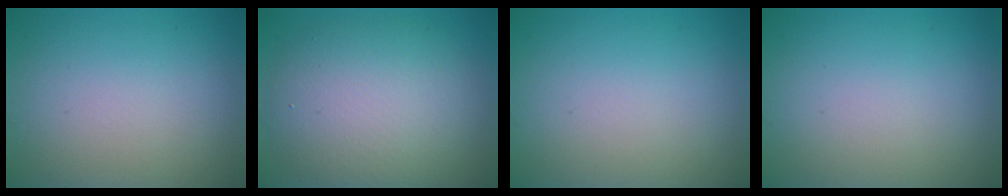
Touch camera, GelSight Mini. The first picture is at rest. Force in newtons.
{"total": 7.9, "press": 7.9, "slide": 0.4}
{"total": 0.0}
{"total": 0.0}